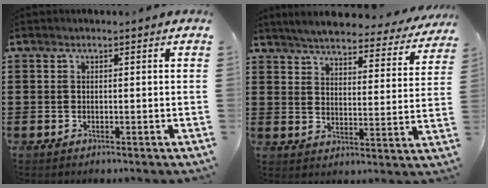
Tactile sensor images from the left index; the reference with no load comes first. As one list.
[{"total": 4.8, "force": [4.6, -0.1, 1.2], "torque": [-0.047, -0.032, 0.075]}]